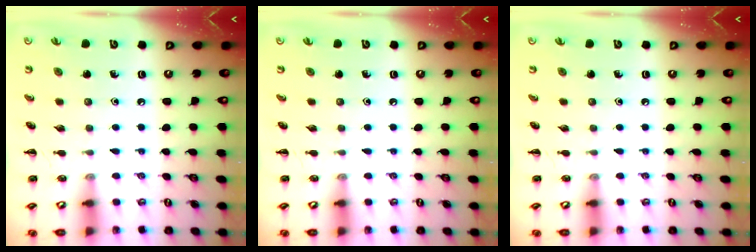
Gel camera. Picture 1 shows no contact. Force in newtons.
{"total": 0.0}
{"total": 0.0}